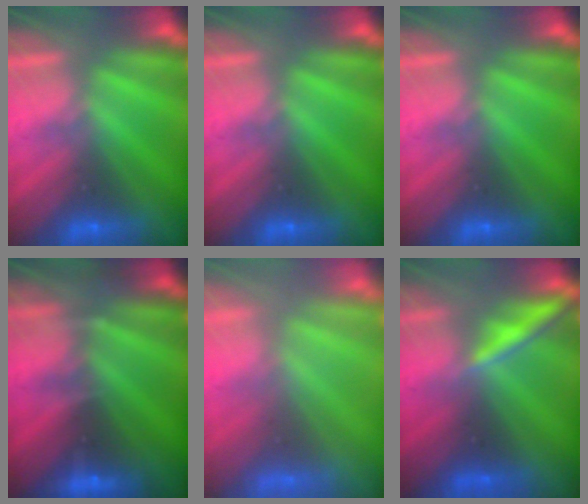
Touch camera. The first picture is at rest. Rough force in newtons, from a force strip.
{"total": 0.0}
{"total": 0.0}
{"total": 9.4}
{"total": 7.3}
{"total": 1.6}